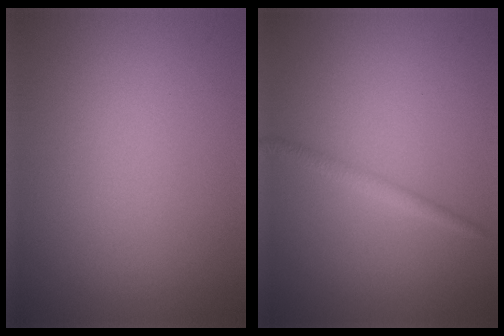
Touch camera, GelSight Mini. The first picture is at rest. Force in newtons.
{"total": 1.3, "press": 1.3, "slide": 0.0}